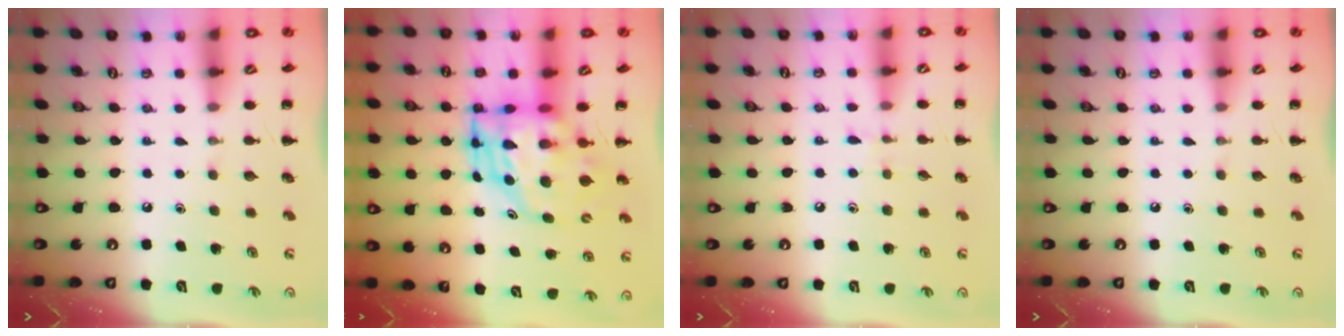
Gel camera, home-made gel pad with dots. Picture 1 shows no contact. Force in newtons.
{"total": 8.0, "press": 7.7, "slide": 2.2}
{"total": 5.6, "press": 5.3, "slide": 2.0}
{"total": 0.0}